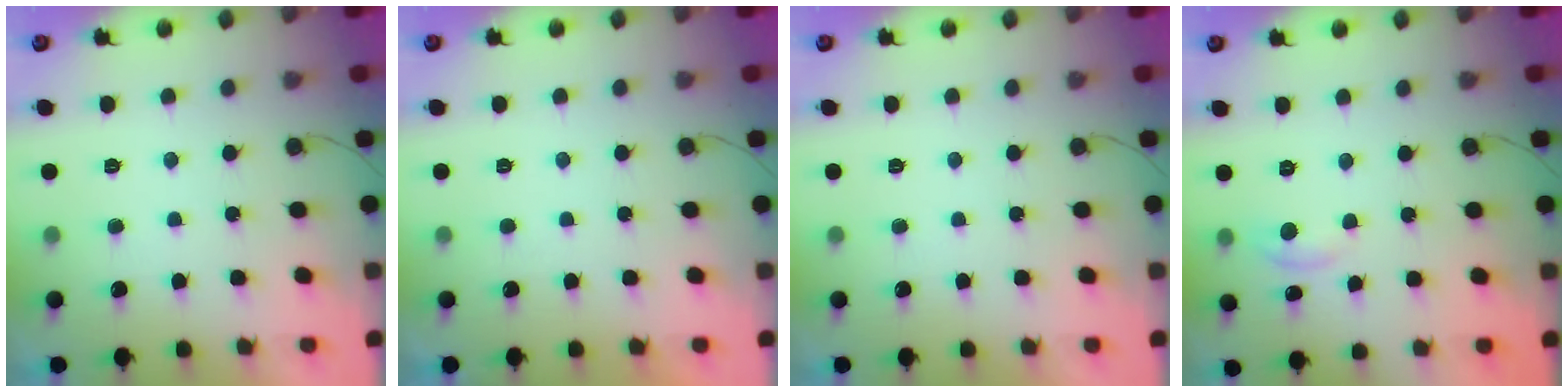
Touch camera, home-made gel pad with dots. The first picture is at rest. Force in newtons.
{"total": 0.0}
{"total": 0.0}
{"total": 3.0, "press": 3.0, "slide": 0.3}